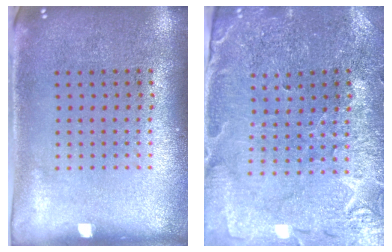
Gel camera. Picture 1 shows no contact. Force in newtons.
{"total": 1.3, "press": 1.2, "slide": 0.2}